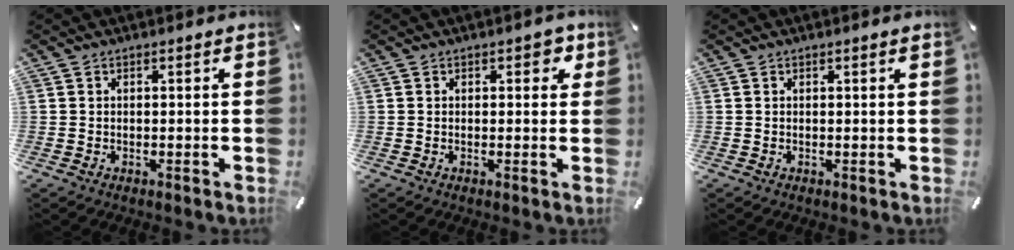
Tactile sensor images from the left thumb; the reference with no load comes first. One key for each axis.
{"total": 2.5, "fx": 1.0, "fy": 1.5, "fz": 1.7, "tx": -0.013, "ty": -0.002, "tz": 0.011}
{"total": 0.8, "fx": 0.4, "fy": 0.0, "fz": 0.7, "tx": -0.012, "ty": 0.000, "tz": 0.006}